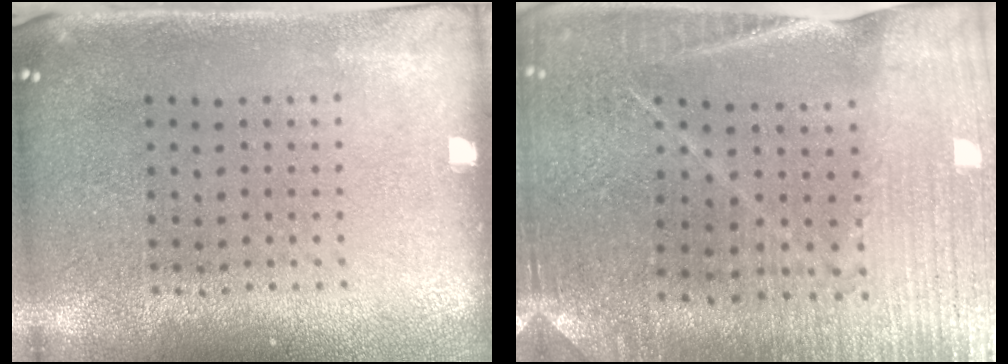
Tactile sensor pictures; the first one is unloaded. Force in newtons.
{"total": 2.6, "press": 2.6, "slide": 0.4}